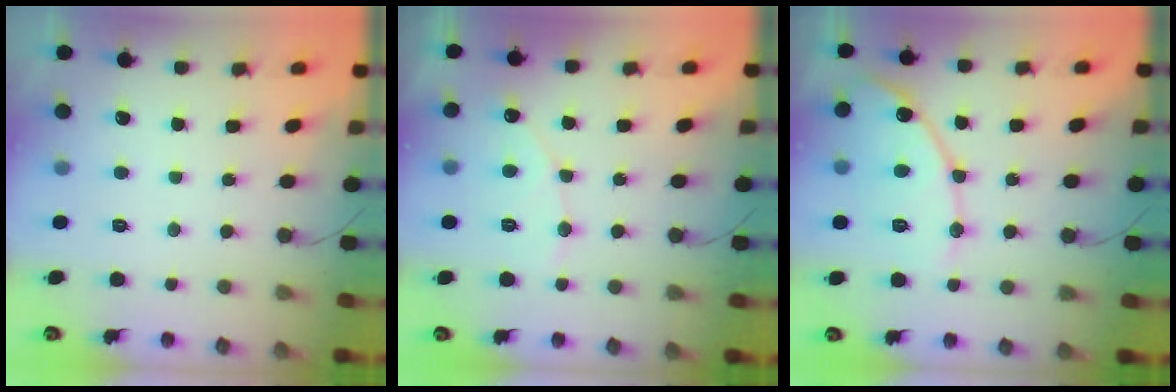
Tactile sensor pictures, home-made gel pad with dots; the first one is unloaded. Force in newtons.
{"total": 7.0, "press": 6.9, "slide": 0.4}
{"total": 13.4, "press": 13.4, "slide": 0.9}